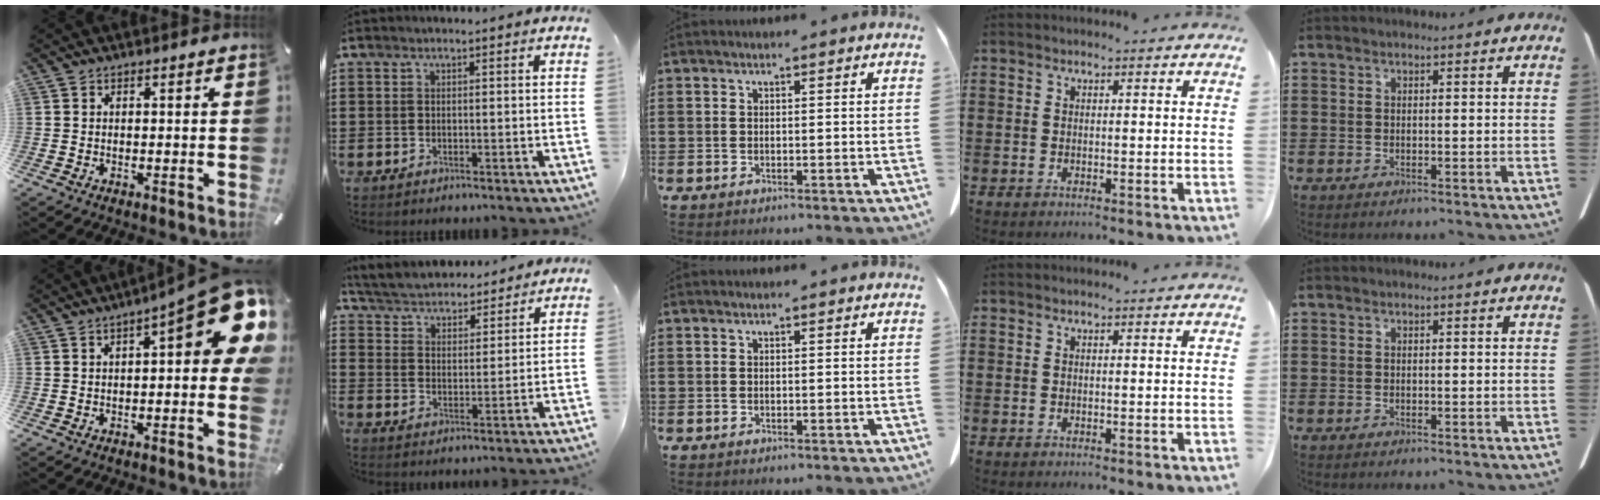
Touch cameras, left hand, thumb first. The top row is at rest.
{"thumb": {"total": 18.0, "force": [6.9, 5.3, 15.8], "torque": [-0.203, -0.050, 0.105]}, "index": {"total": 4.5, "force": [4.5, 0.4, 0.0], "torque": [-0.024, -0.031, 0.075]}}